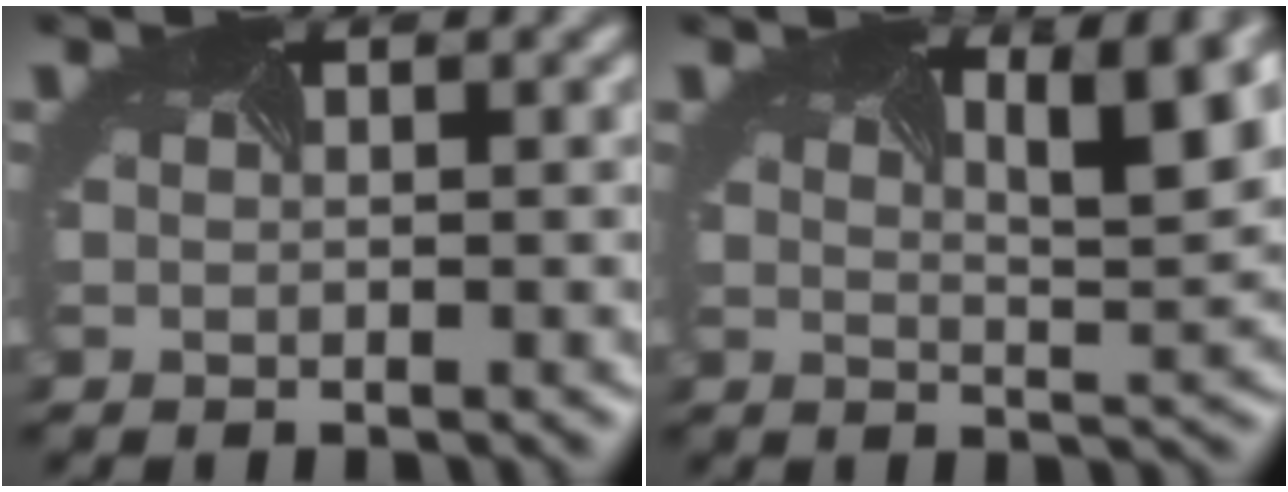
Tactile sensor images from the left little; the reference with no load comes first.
{"total": 6.5, "force": [2.5, 1.6, 5.7], "torque": [-0.063, 0.011, 0.035]}